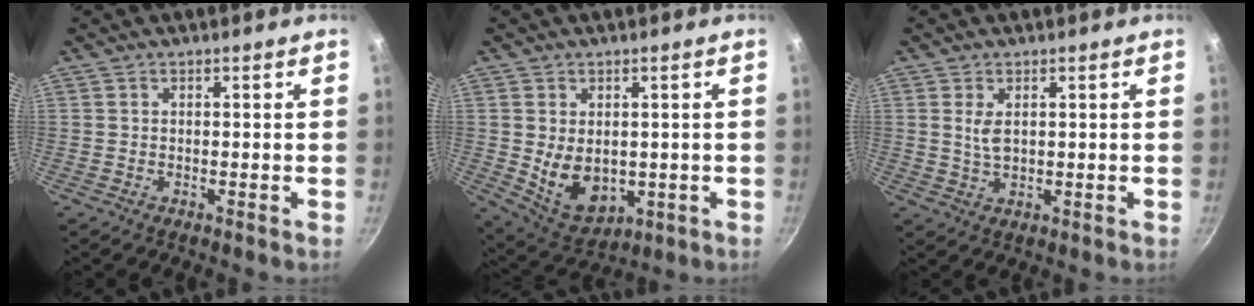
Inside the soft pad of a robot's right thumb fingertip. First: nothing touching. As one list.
[{"total": 9.6, "force": [0.0, 6.7, 6.9], "torque": [-0.098, -0.017, 0.027]}, {"total": 3.4, "force": [0.9, 1.8, 2.7], "torque": [-0.046, -0.008, 0.020]}]